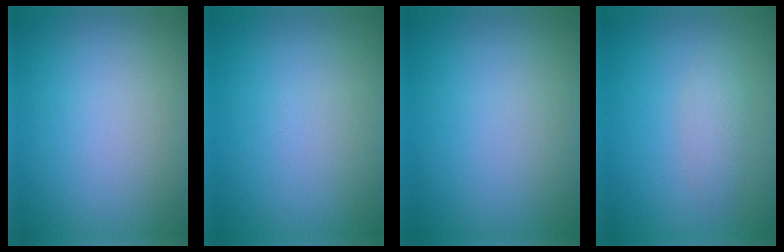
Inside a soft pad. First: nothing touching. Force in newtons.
{"total": 0.0}
{"total": 0.0}
{"total": 1.6, "press": 1.6, "slide": 0.2}